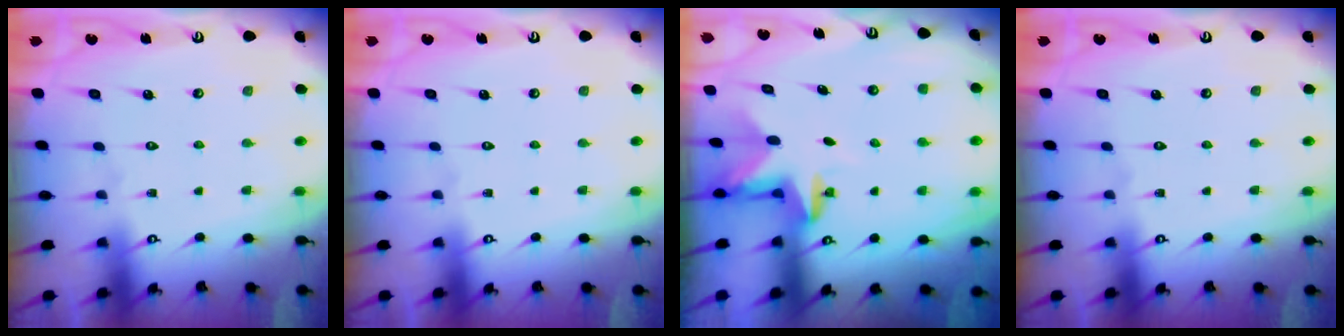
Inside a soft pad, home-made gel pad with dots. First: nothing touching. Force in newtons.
{"total": 0.0}
{"total": 2.9, "press": 2.9, "slide": 0.1}
{"total": 0.0}